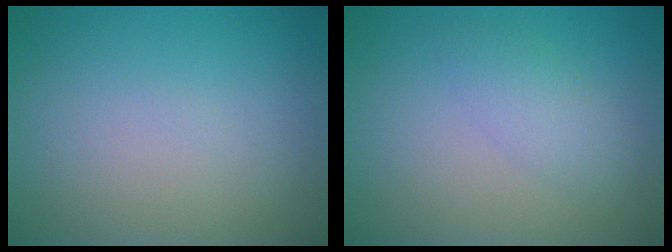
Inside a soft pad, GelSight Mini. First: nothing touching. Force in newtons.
{"total": 2.2, "press": 2.2, "slide": 0.1}